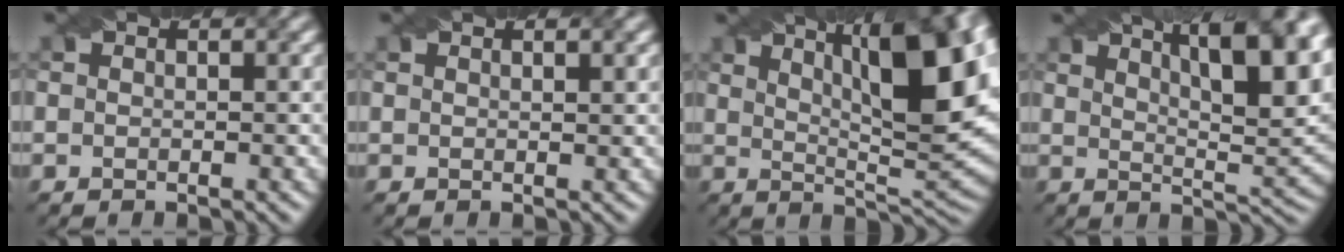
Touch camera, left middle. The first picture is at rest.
{"total": 1.3, "force": [0.9, 0.3, 0.8], "torque": [-0.011, 0.000, 0.010]}
{"total": 14.1, "force": [5.3, 4.4, 12.4], "torque": [-0.144, 0.017, 0.076]}
{"total": 13.2, "force": [7.3, 4.3, 10.1], "torque": [-0.107, 0.032, 0.090]}